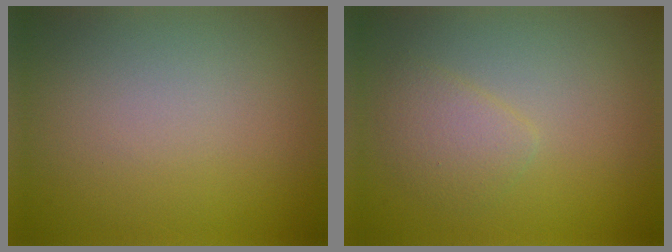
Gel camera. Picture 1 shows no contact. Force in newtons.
{"total": 2.0, "press": 2.0, "slide": 0.1}